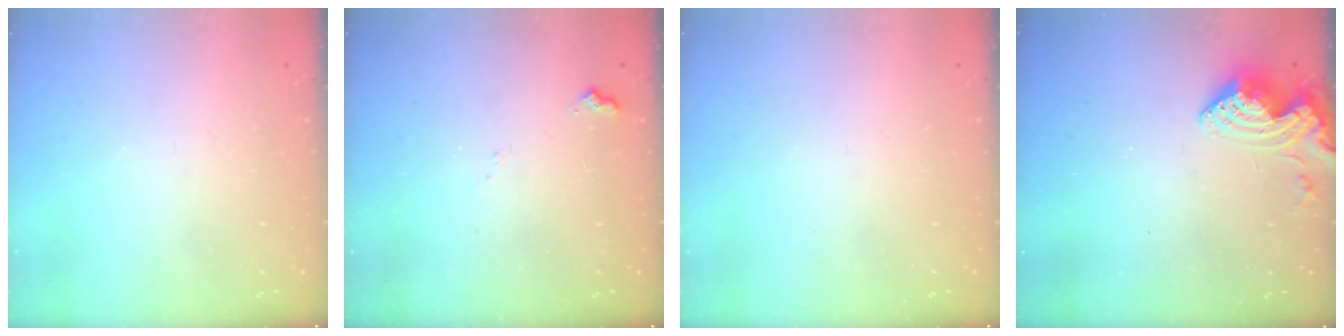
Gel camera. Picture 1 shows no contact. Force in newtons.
{"total": 6.4, "press": 6.4, "slide": 0.7}
{"total": 0.0}
{"total": 10.1, "press": 10.0, "slide": 1.2}